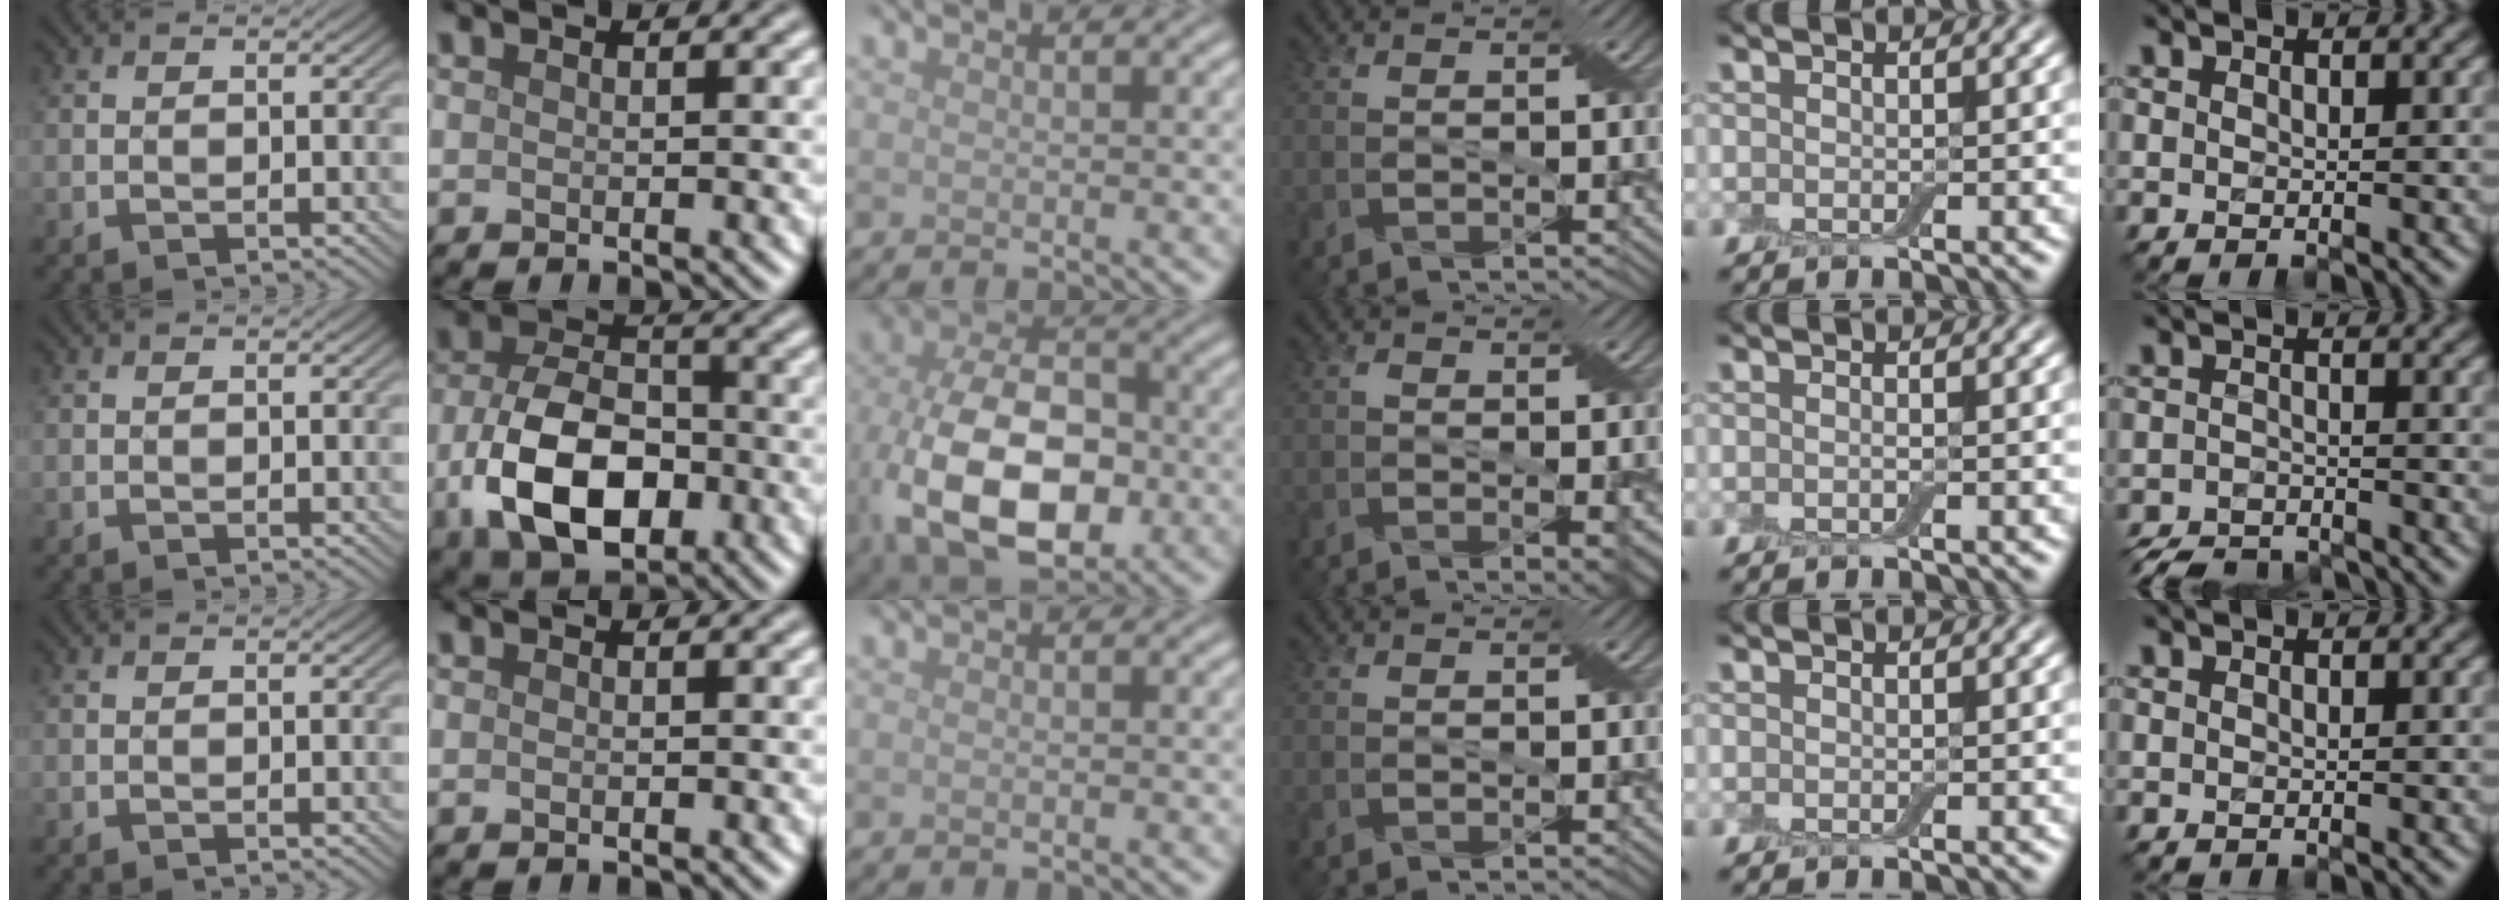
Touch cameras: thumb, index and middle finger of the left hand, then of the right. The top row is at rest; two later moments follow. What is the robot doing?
{"motion": "fold", "object": "apron"}